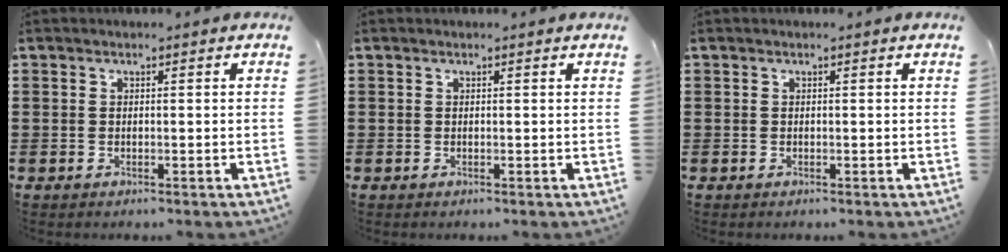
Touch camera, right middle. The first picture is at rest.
{"total": 0.0}
{"total": 0.0}